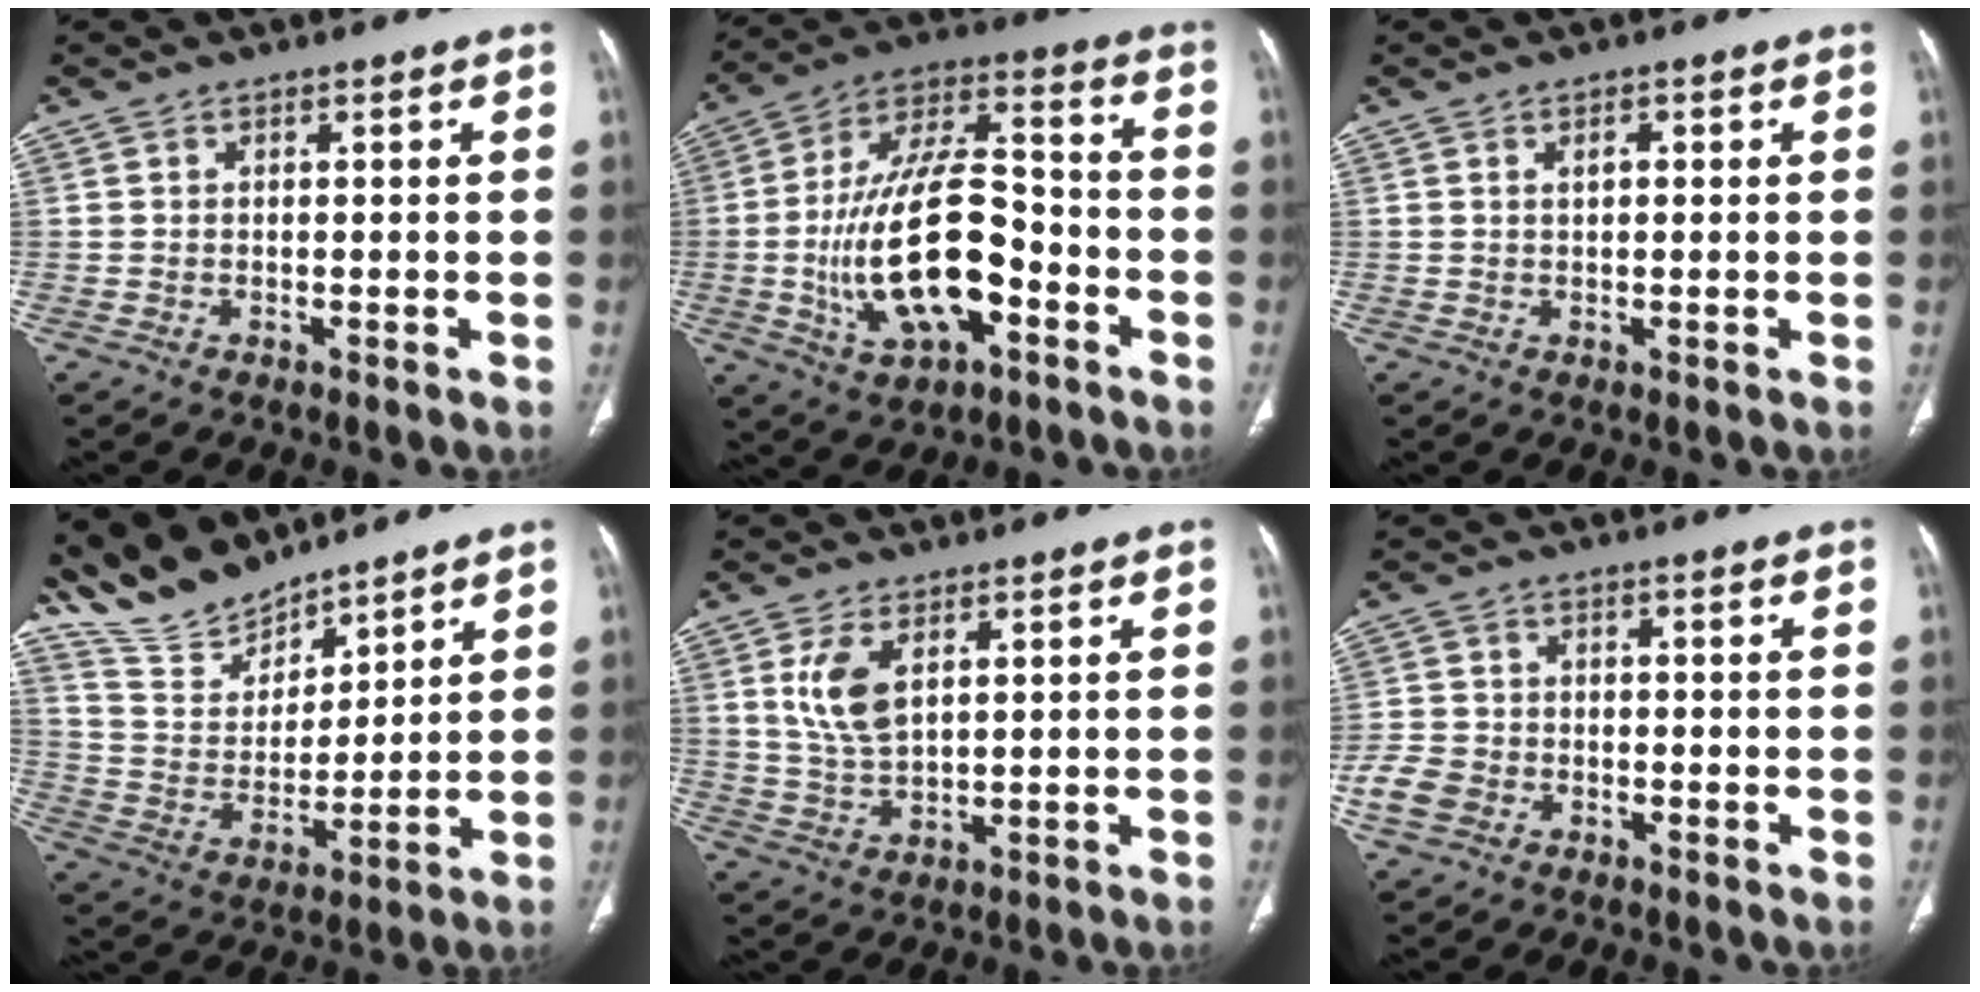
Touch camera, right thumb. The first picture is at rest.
{"total": 20.4, "force": [-5.3, 9.8, 17.1], "torque": [-0.306, 0.036, -0.085]}
{"total": 1.3, "force": [0.4, 0.7, 1.1], "torque": [-0.015, 0.002, 0.006]}
{"total": 12.3, "force": [11.2, 4.1, 2.7], "torque": [-0.037, -0.056, 0.233]}
{"total": 7.0, "force": [2.6, 3.5, 5.5], "torque": [-0.111, -0.011, 0.062]}
{"total": 4.8, "force": [-2.3, 3.7, 2.1], "torque": [-0.044, 0.015, -0.043]}